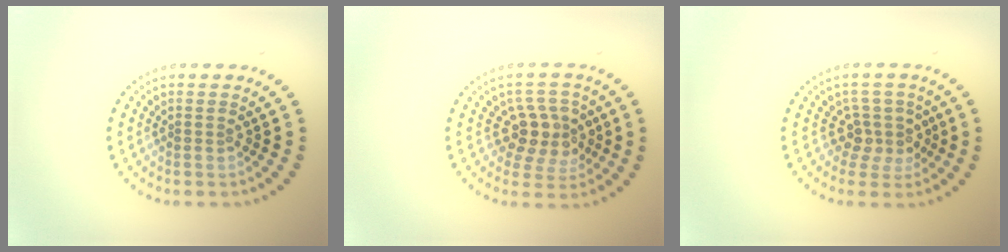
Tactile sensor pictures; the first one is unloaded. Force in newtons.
{"total": 3.7, "press": 3.3, "slide": 1.6}
{"total": 2.7, "press": 2.0, "slide": 1.8}